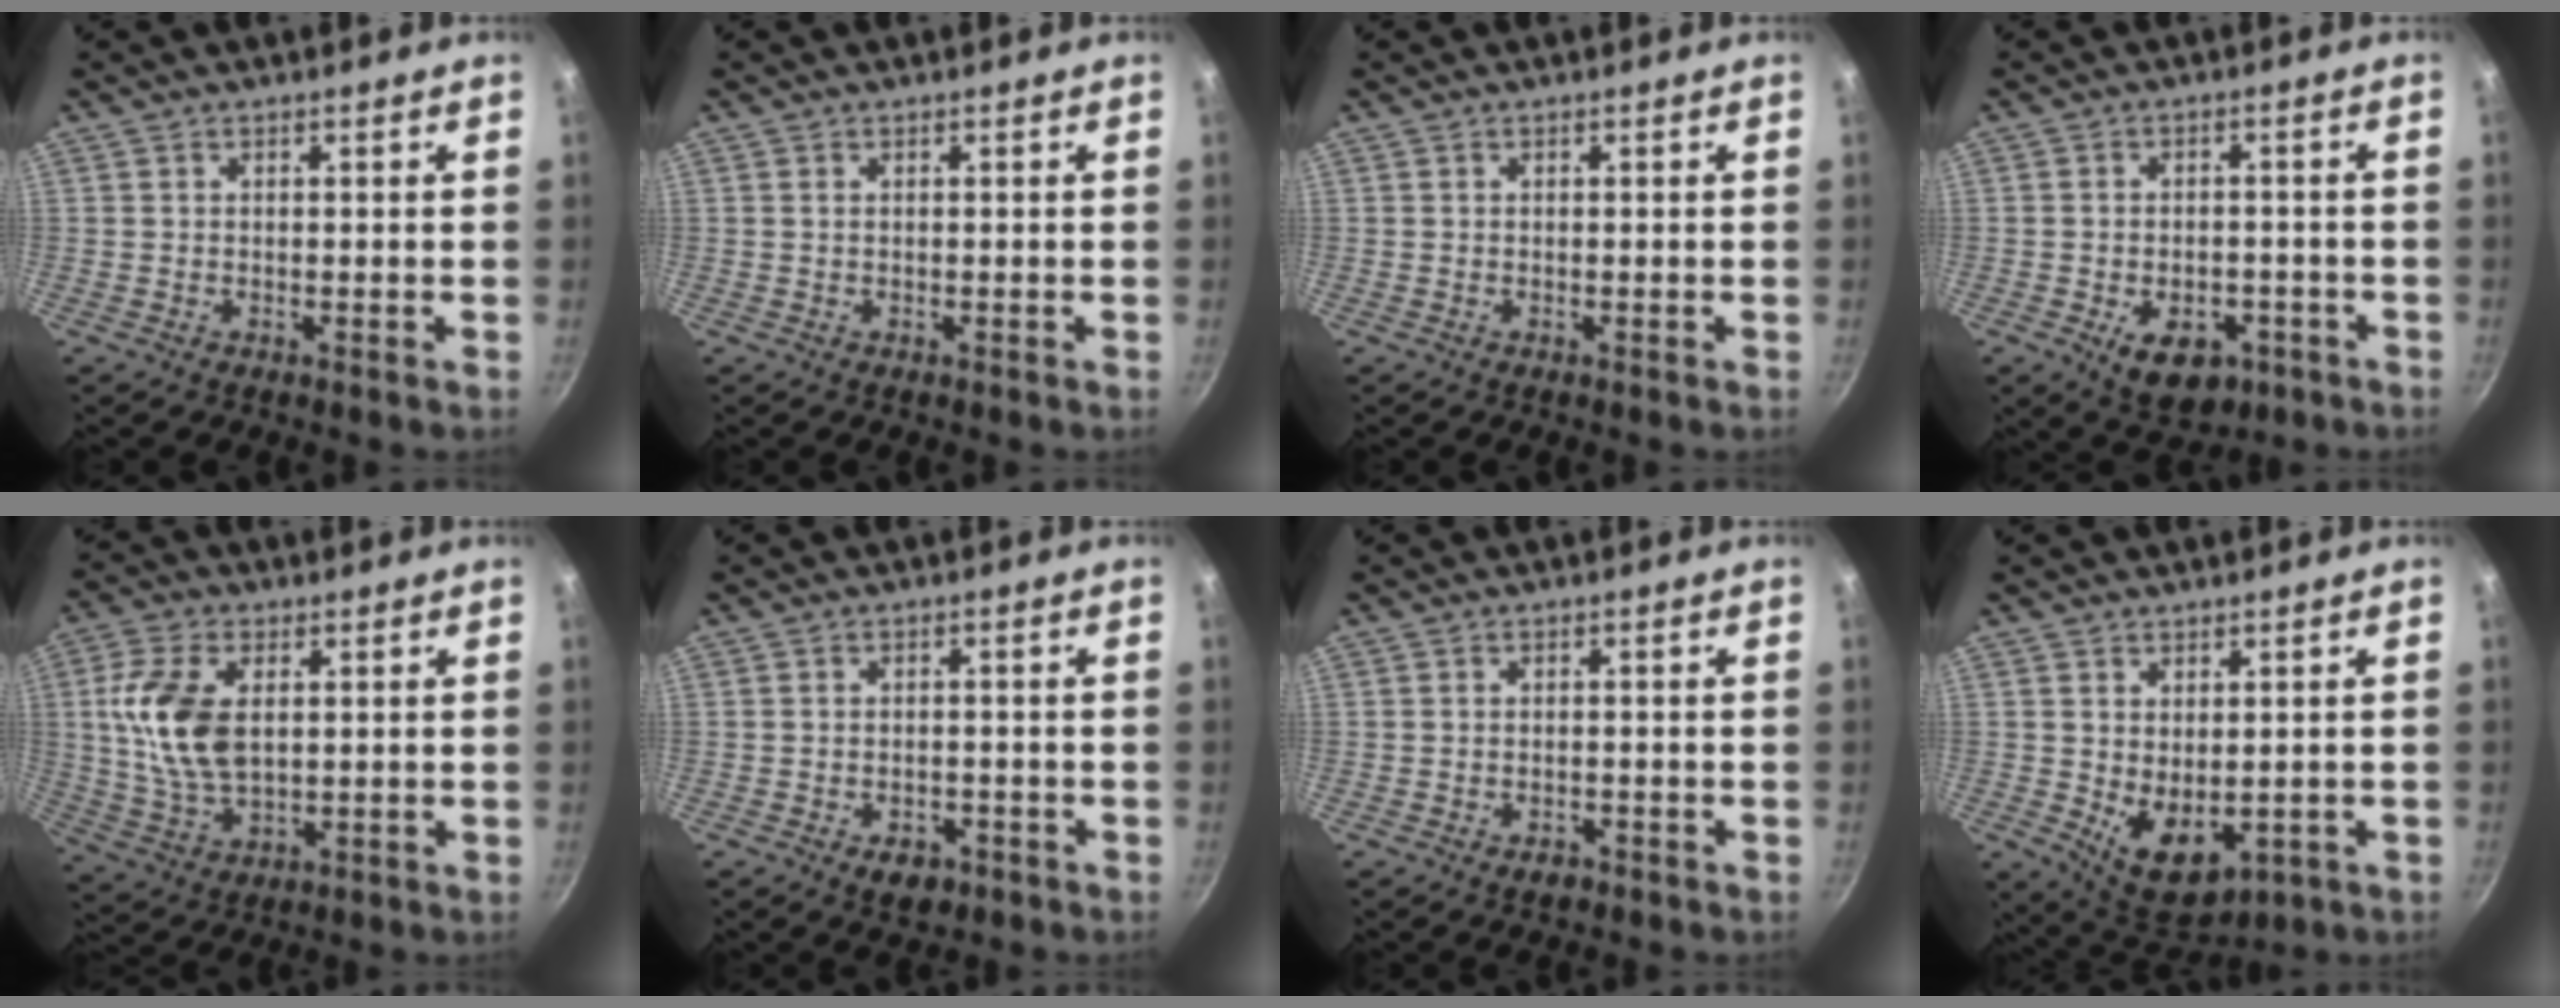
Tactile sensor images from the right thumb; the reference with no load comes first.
{"total": 0.0}
{"total": 0.0}
{"total": 9.3, "force": [-3.9, 6.0, 6.0], "torque": [-0.059, 0.013, -0.044]}
{"total": 12.7, "force": [2.0, 7.5, 10.1], "torque": [-0.191, -0.007, 0.040]}
{"total": 4.1, "force": [-2.1, 2.6, 2.3], "torque": [-0.028, 0.016, -0.021]}
{"total": 1.9, "force": [-1.2, 1.0, 1.0], "torque": [-0.015, 0.009, -0.014]}
{"total": 8.8, "force": [-0.7, 5.6, 6.8], "torque": [-0.080, -0.019, 0.011]}